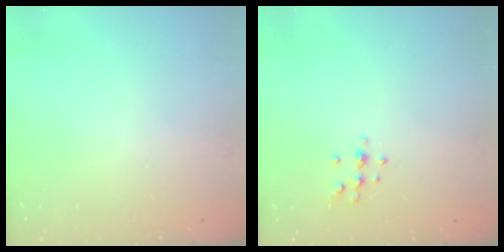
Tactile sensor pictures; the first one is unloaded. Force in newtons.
{"total": 7.0, "press": 7.0, "slide": 0.6}